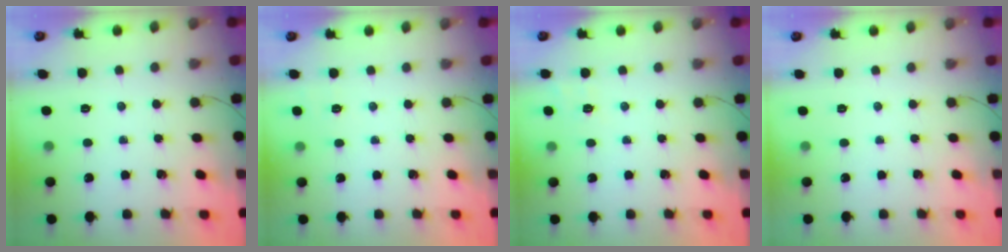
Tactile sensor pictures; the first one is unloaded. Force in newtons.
{"total": 6.1, "press": 5.8, "slide": 1.8}
{"total": 5.4, "press": 5.1, "slide": 1.7}
{"total": 2.4, "press": 2.4, "slide": 0.5}